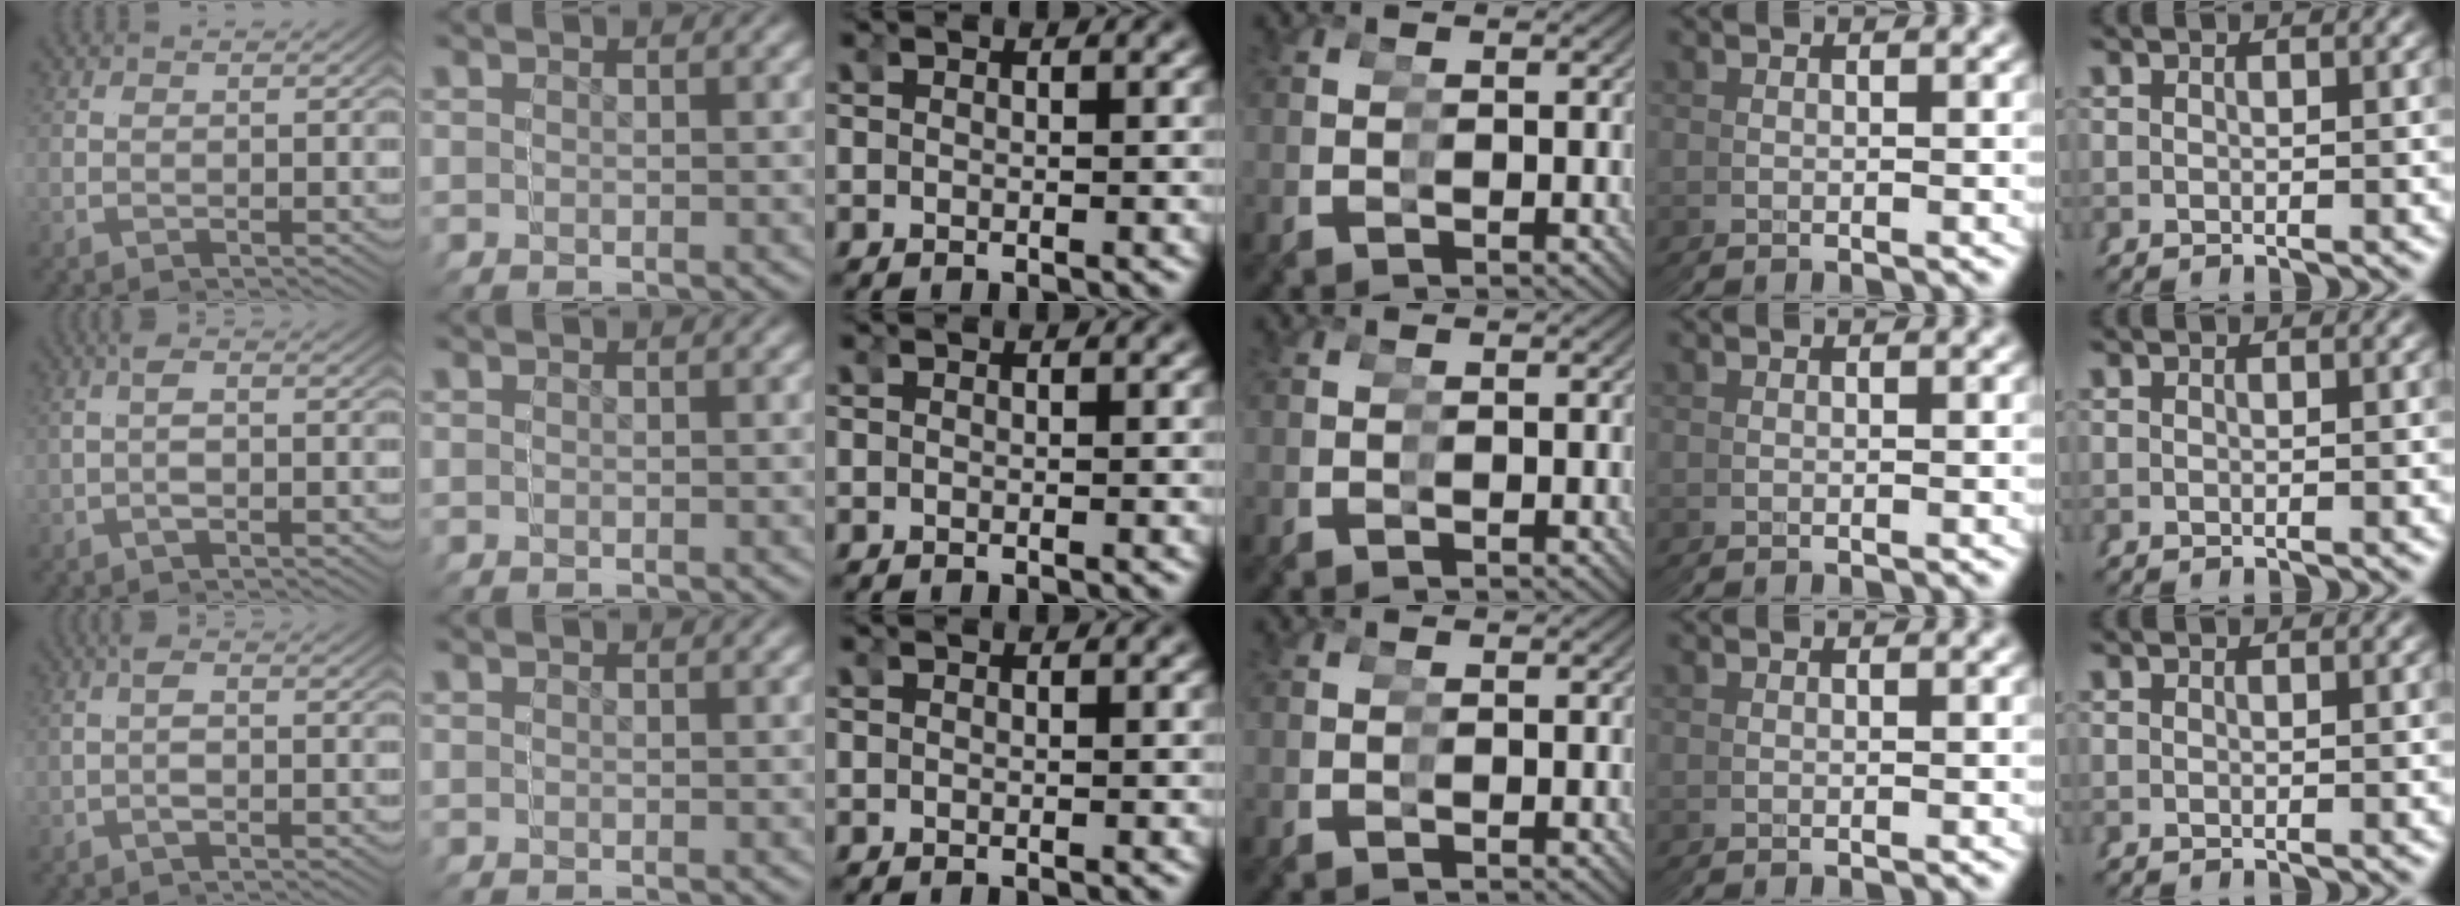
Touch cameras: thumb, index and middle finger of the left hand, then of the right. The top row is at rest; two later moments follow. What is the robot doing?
{"motion": "grasp_and_lifting", "object": "pipette"}